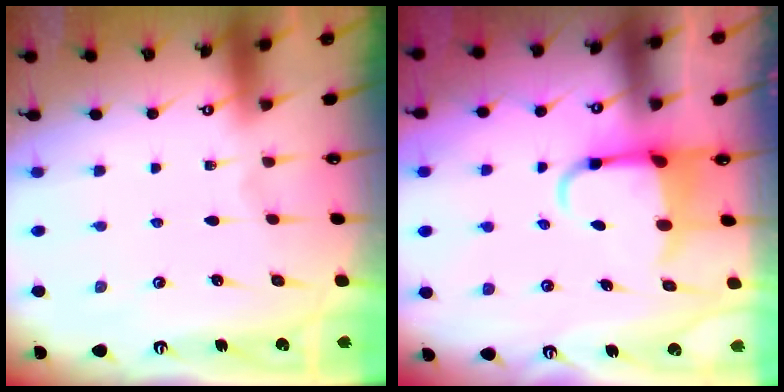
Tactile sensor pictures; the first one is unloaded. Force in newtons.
{"total": 5.7, "press": 5.5, "slide": 1.5}